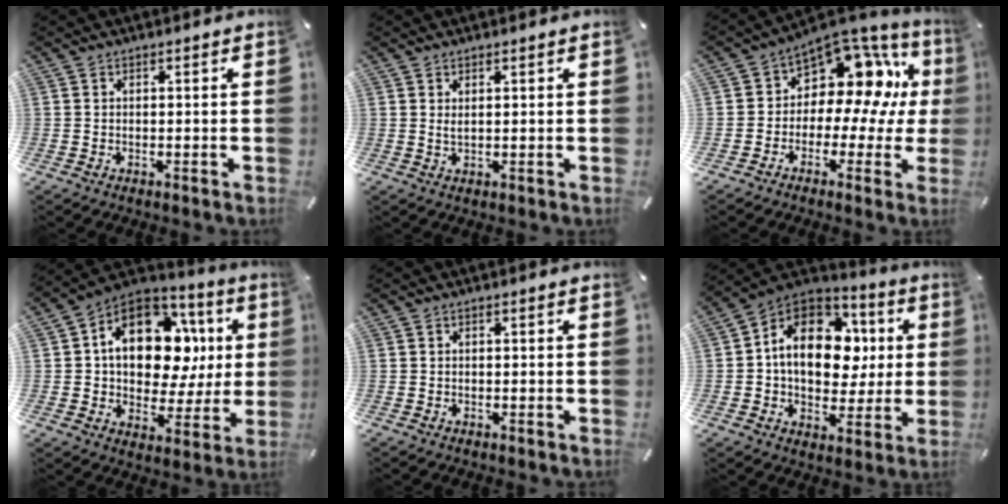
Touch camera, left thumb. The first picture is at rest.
{"total": 1.3, "force": [0.7, 0.3, 1.1], "torque": [-0.022, 0.000, 0.012]}
{"total": 12.0, "force": [4.4, 8.6, 7.1], "torque": [-0.108, -0.044, 0.078]}
{"total": 18.2, "force": [4.1, 12.4, 12.7], "torque": [-0.208, -0.020, 0.071]}
{"total": 0.0}
{"total": 16.4, "force": [1.8, 12.4, 10.6], "torque": [-0.186, 0.001, 0.034]}